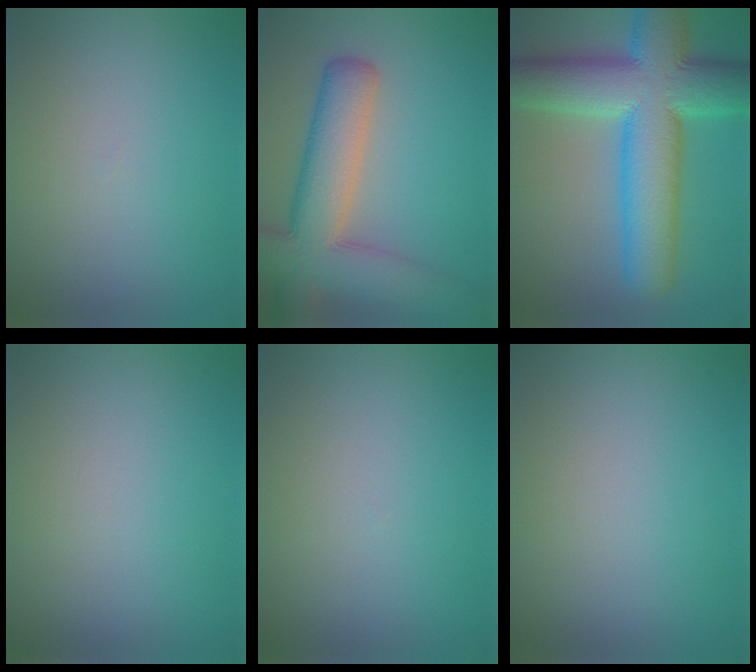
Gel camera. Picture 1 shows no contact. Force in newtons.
{"total": 9.4, "press": 9.3, "slide": 0.6}
{"total": 12.9, "press": 12.9, "slide": 0.4}
{"total": 0.0}
{"total": 0.0}
{"total": 0.0}